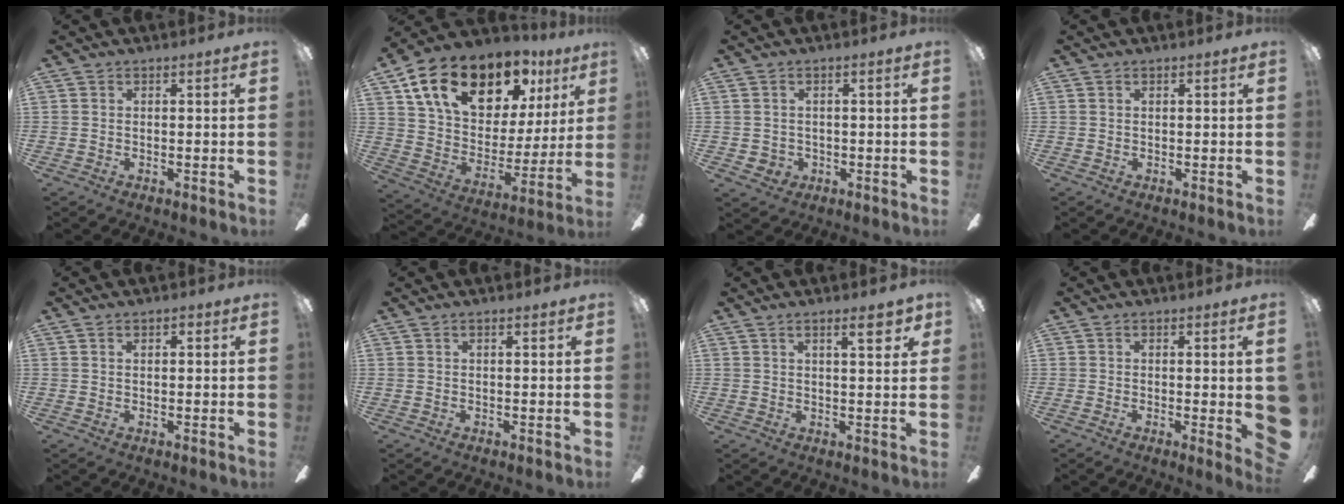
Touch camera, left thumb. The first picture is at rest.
{"total": 20.8, "force": [13.3, 11.5, 11.1], "torque": [-0.202, -0.066, 0.243]}
{"total": 2.4, "force": [-0.2, 2.1, 1.1], "torque": [-0.022, 0.004, -0.004]}
{"total": 0.0}
{"total": 1.2, "force": [0.5, 0.7, 0.9], "torque": [-0.010, -0.001, 0.007]}
{"total": 1.2, "force": [0.6, 0.1, 1.0], "torque": [-0.022, 0.000, 0.010]}
{"total": 5.9, "force": [3.4, 1.5, 4.6], "torque": [-0.049, -0.015, 0.046]}
{"total": 7.3, "force": [-0.8, 1.5, 7.1], "torque": [-0.083, -0.015, -0.004]}